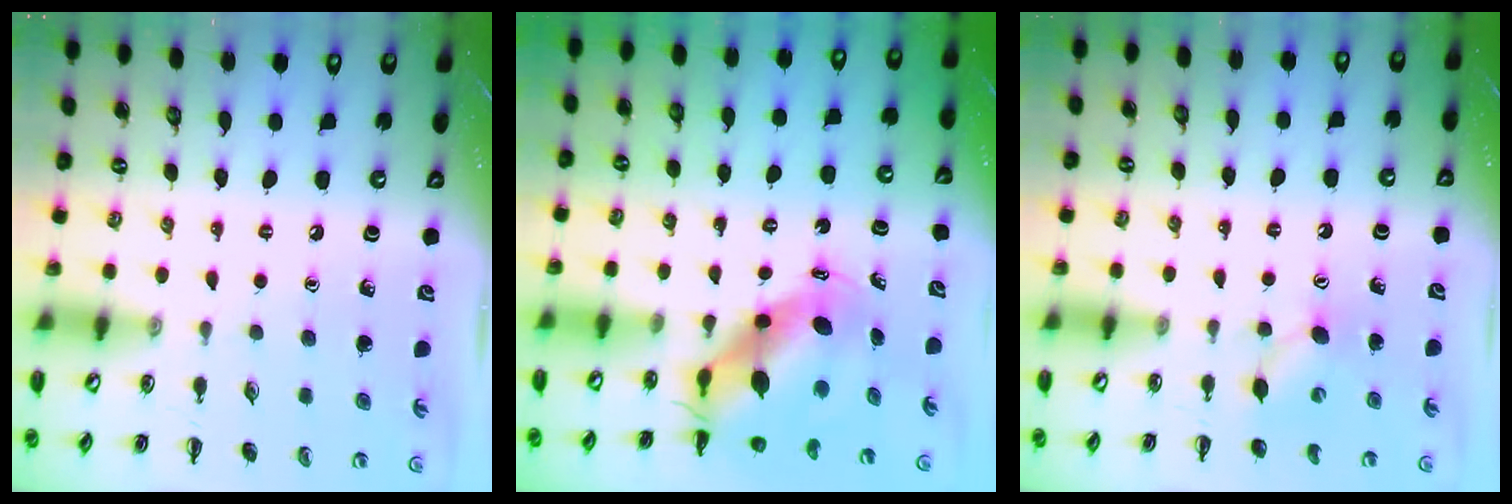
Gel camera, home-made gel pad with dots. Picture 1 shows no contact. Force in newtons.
{"total": 6.8, "press": 6.6, "slide": 1.6}
{"total": 4.8, "press": 4.7, "slide": 1.3}